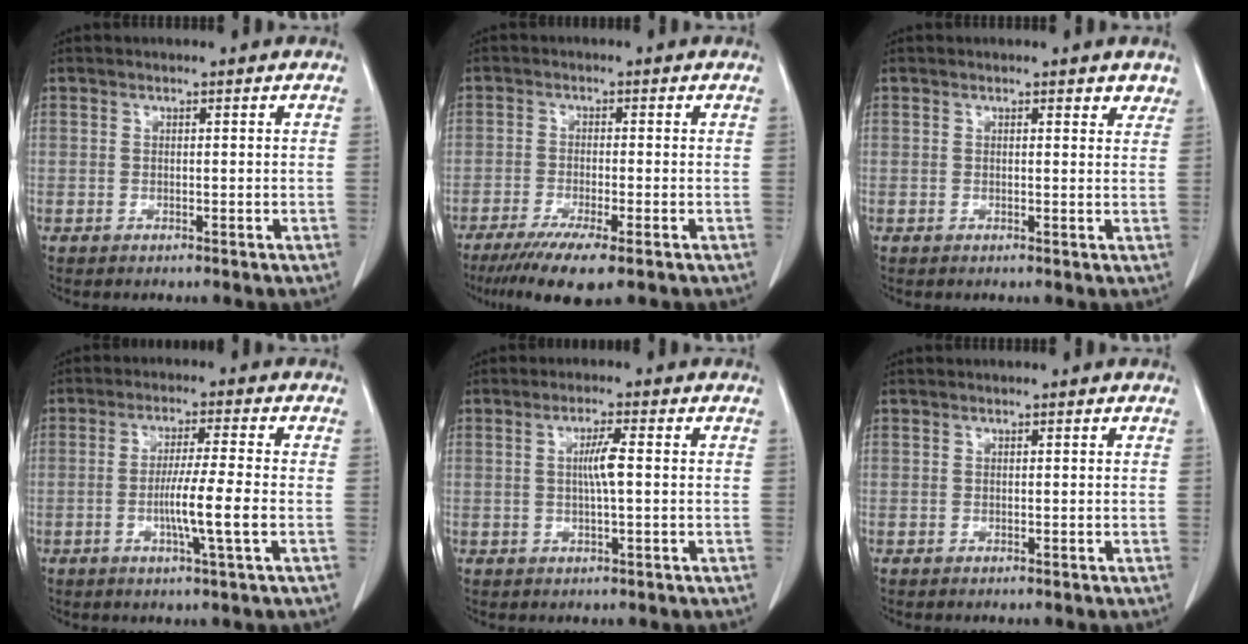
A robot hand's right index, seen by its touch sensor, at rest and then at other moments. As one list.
[{"total": 7.2, "force": [-4.7, 0.5, 5.5], "torque": [-0.090, -0.018, -0.075]}, {"total": 2.0, "force": [1.8, 0.7, 0.7], "torque": [-0.002, -0.006, 0.013]}, {"total": 7.1, "force": [-1.7, -0.8, 6.9], "torque": [-0.122, -0.011, -0.033]}, {"total": 3.5, "force": [0.2, 0.2, 3.5], "torque": [-0.067, 0.001, 0.004]}, {"total": 0.0}]